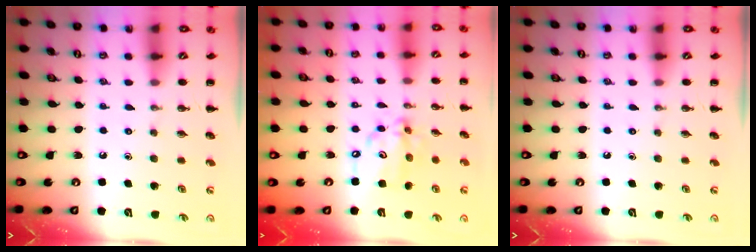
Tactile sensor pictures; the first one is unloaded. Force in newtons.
{"total": 11.1, "press": 10.9, "slide": 2.1}
{"total": 0.0}